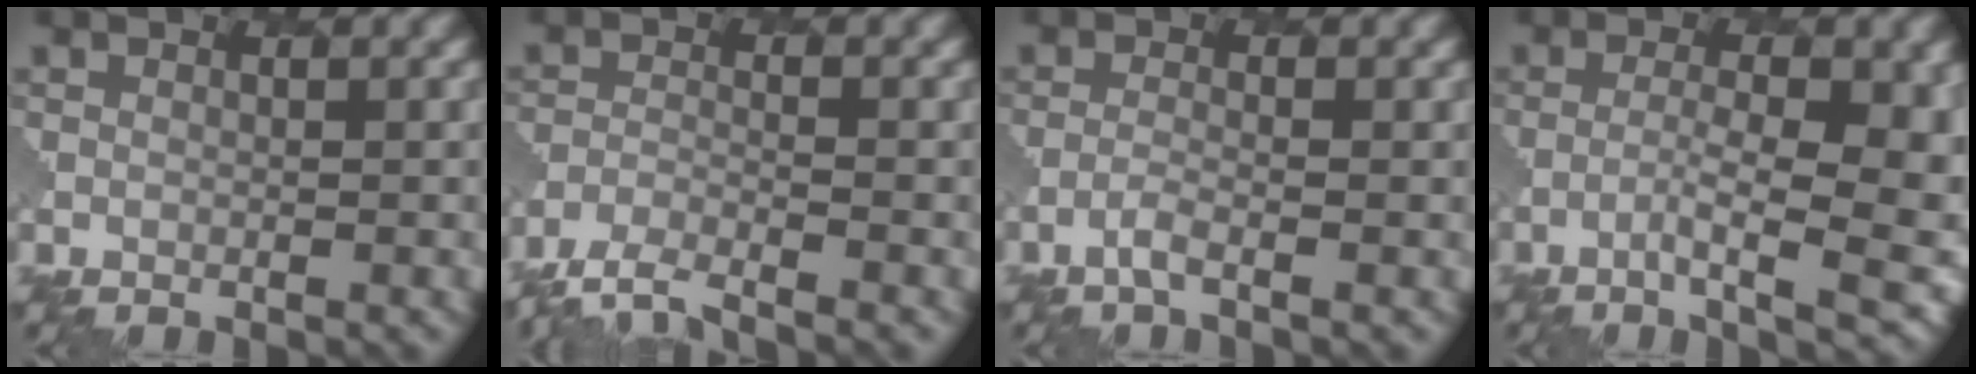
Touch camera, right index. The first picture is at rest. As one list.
[{"total": 4.3, "force": [-3.8, 0.6, 1.8], "torque": [-0.038, -0.009, -0.079]}, {"total": 1.3, "force": [-0.7, 0.3, 1.0], "torque": [-0.018, 0.005, -0.025]}, {"total": 8.1, "force": [-2.4, 2.2, 7.4], "torque": [-0.115, -0.006, -0.034]}]